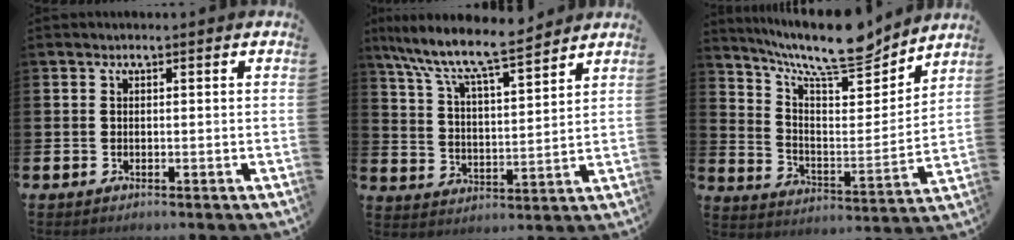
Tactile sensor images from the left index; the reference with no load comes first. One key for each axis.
{"total": 8.9, "fx": 8.2, "fy": 0.9, "fz": 3.4, "tx": -0.097, "ty": -0.059, "tz": 0.139}
{"total": 11.8, "fx": 10.1, "fy": 2.9, "fz": 5.3, "tx": -0.115, "ty": -0.072, "tz": 0.172}